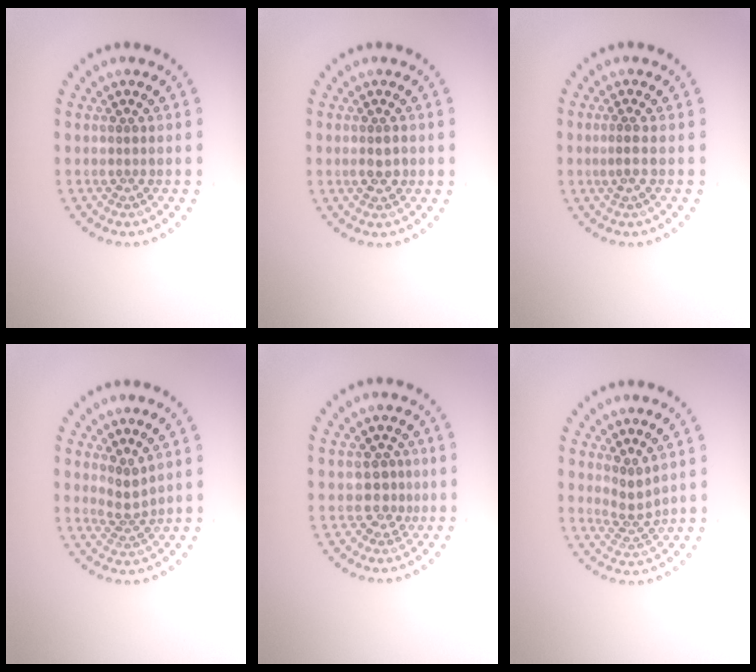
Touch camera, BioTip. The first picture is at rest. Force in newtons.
{"total": 1.4, "press": 1.4, "slide": 0.3}
{"total": 1.2, "press": 1.0, "slide": 0.7}
{"total": 1.9, "press": 1.3, "slide": 1.4}
{"total": 2.1, "press": 1.6, "slide": 1.4}
{"total": 2.2, "press": 1.6, "slide": 1.5}